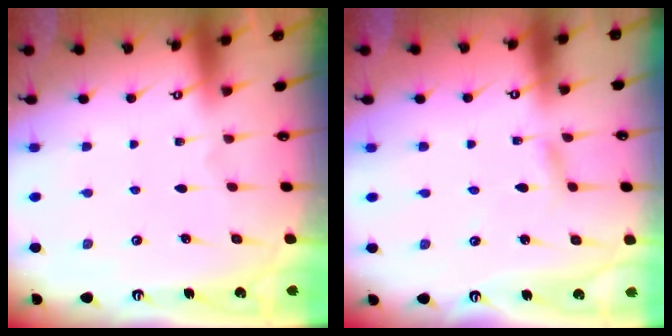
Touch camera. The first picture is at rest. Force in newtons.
{"total": 2.5, "press": 2.5, "slide": 0.2}